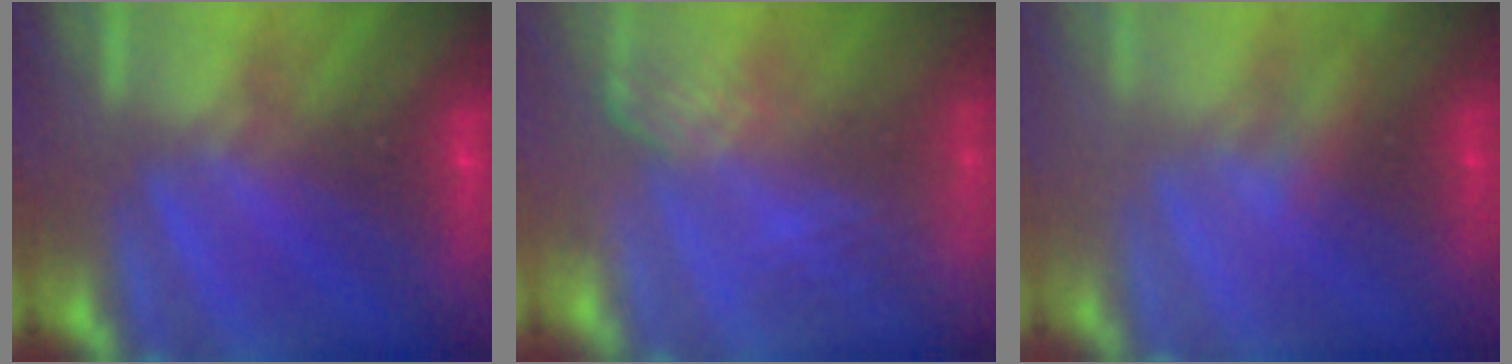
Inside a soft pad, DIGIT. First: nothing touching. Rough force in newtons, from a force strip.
{"total": 2.7}
{"total": 2.1}